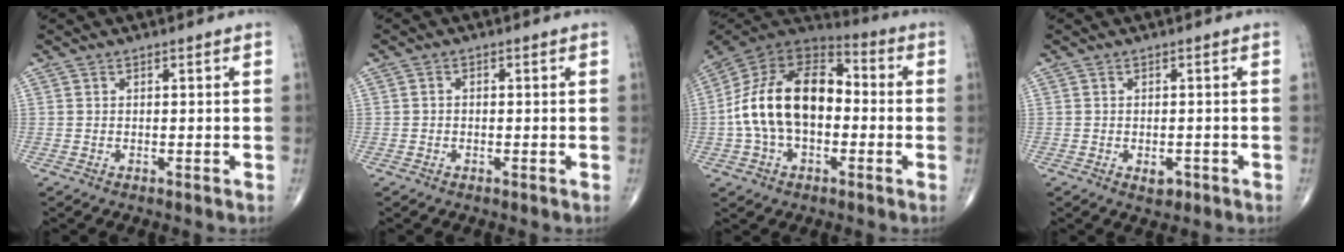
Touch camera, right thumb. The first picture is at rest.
{"total": 0.8, "force": [-0.2, 0.7, 0.5], "torque": [-0.005, 0.003, -0.006]}
{"total": 19.7, "force": [-1.1, 12.3, 15.4], "torque": [-0.271, 0.042, -0.028]}
{"total": 2.4, "force": [-1.0, 1.5, 1.6], "torque": [-0.015, 0.002, -0.010]}